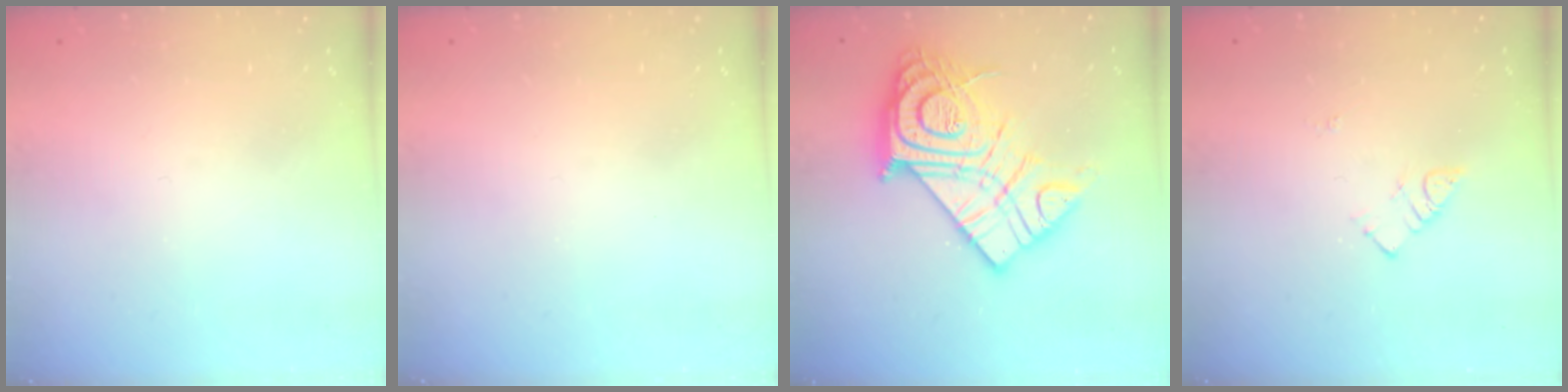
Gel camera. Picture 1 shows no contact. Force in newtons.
{"total": 0.0}
{"total": 24.3, "press": 24.1, "slide": 2.4}
{"total": 3.9, "press": 3.8, "slide": 0.5}